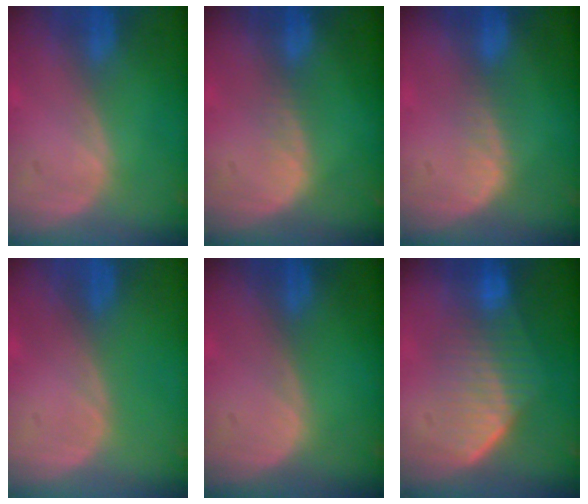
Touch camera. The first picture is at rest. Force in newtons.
{"total": 1.6, "press": 1.6, "slide": 0.1}
{"total": 2.5, "press": 2.0, "slide": 1.6}
{"total": 0.0}
{"total": 0.0}
{"total": 7.3, "press": 7.0, "slide": 2.0}